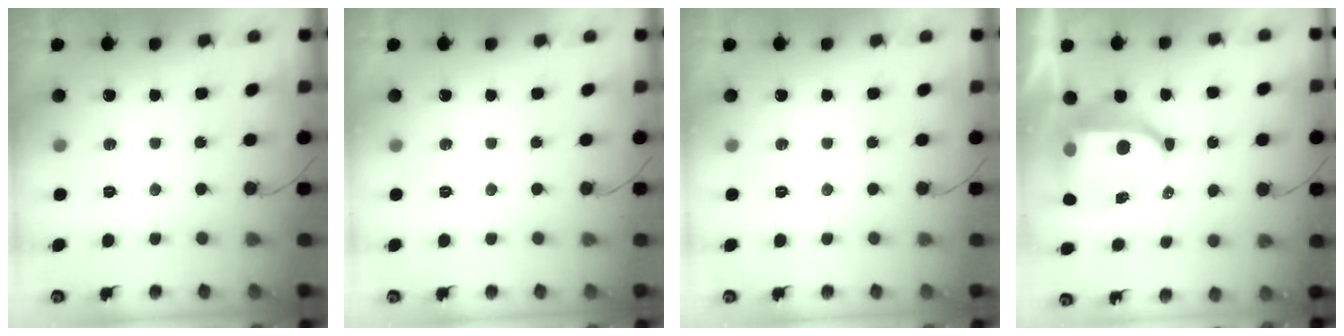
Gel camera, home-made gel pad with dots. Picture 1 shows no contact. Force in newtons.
{"total": 0.0}
{"total": 0.0}
{"total": 9.8, "press": 9.7, "slide": 1.3}